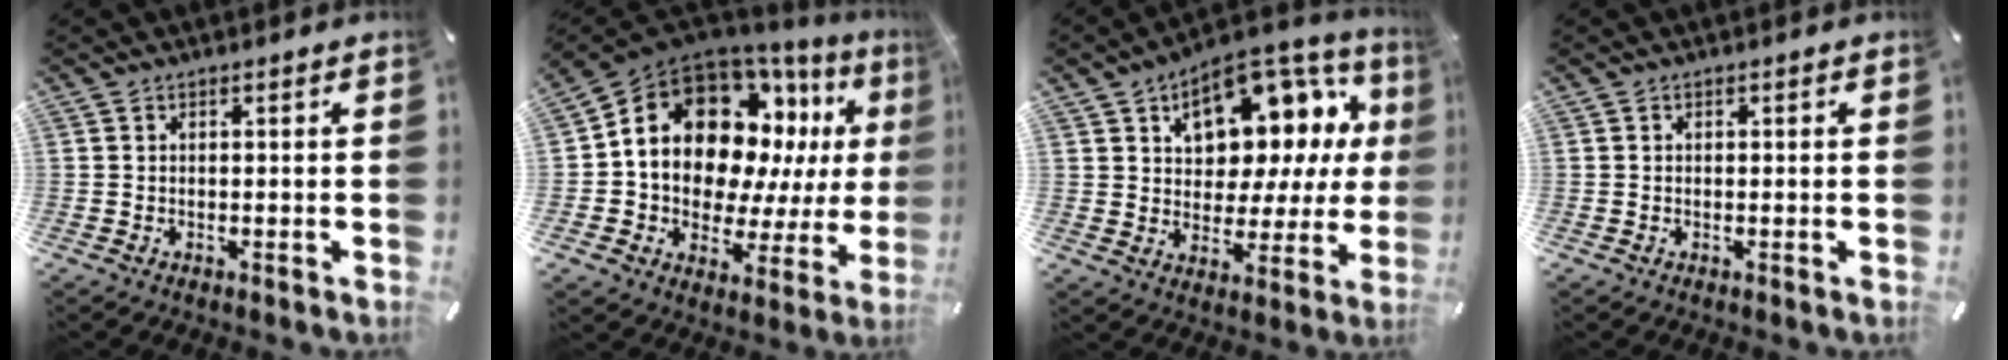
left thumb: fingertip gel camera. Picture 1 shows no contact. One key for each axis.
{"total": 18.8, "fx": 7.0, "fy": 13.2, "fz": 11.4, "tx": -0.204, "ty": -0.062, "tz": 0.123}
{"total": 13.4, "fx": 7.2, "fy": 8.9, "fz": 6.9, "tx": -0.098, "ty": -0.058, "tz": 0.129}
{"total": 0.0}